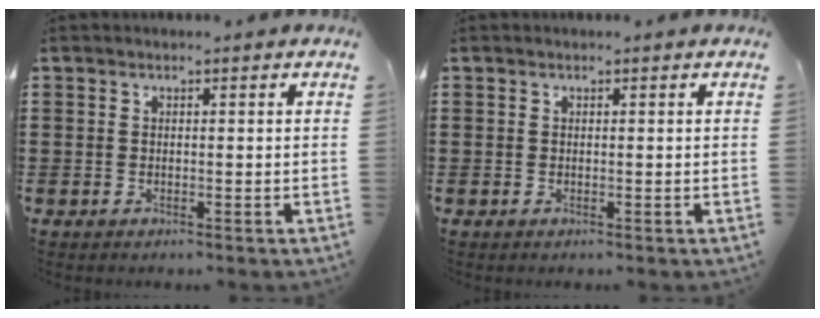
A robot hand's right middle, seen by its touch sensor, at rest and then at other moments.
{"total": 0.0}